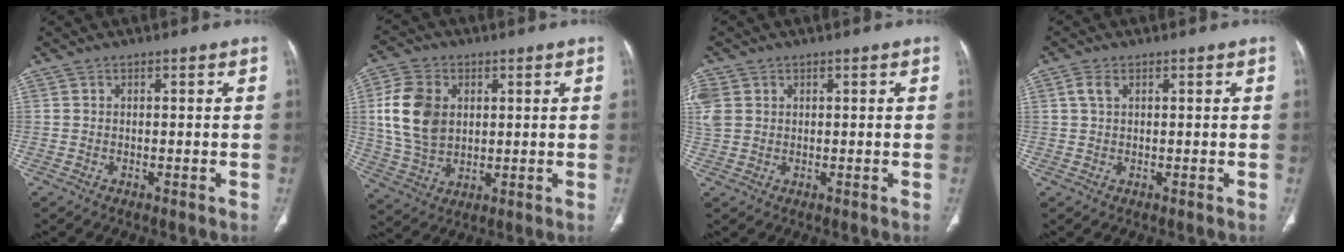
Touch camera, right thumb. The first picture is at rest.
{"total": 12.5, "force": [2.4, 9.0, 8.4], "torque": [-0.153, -0.004, 0.050]}
{"total": 5.8, "force": [1.5, 4.6, 3.2], "torque": [-0.100, 0.011, 0.039]}
{"total": 2.2, "force": [0.8, 1.2, 1.6], "torque": [-0.038, 0.009, 0.018]}